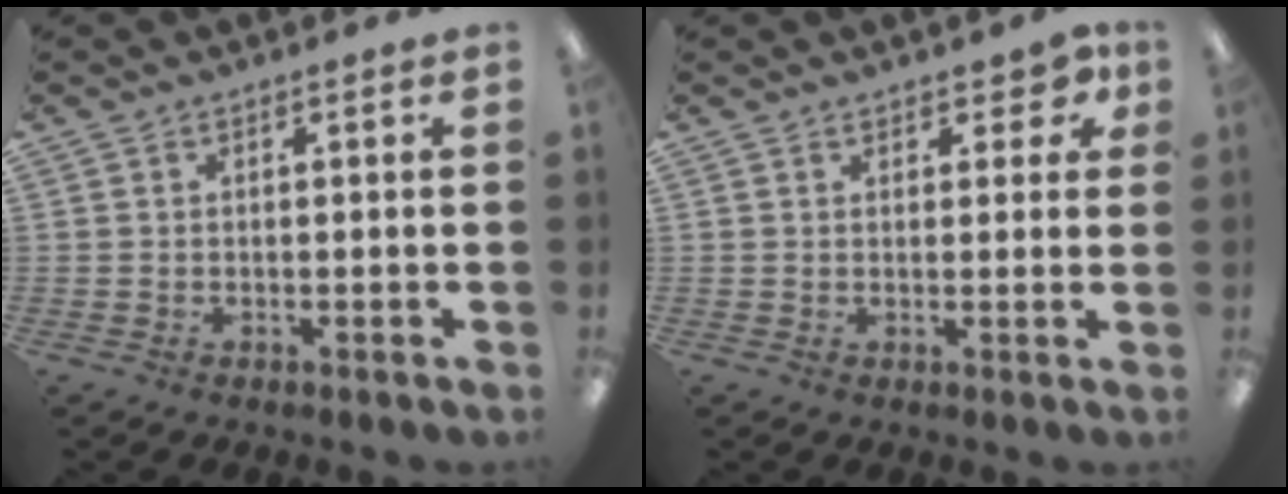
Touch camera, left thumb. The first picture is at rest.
{"total": 4.6, "force": [3.1, 2.2, 2.5], "torque": [-0.022, -0.011, 0.051]}